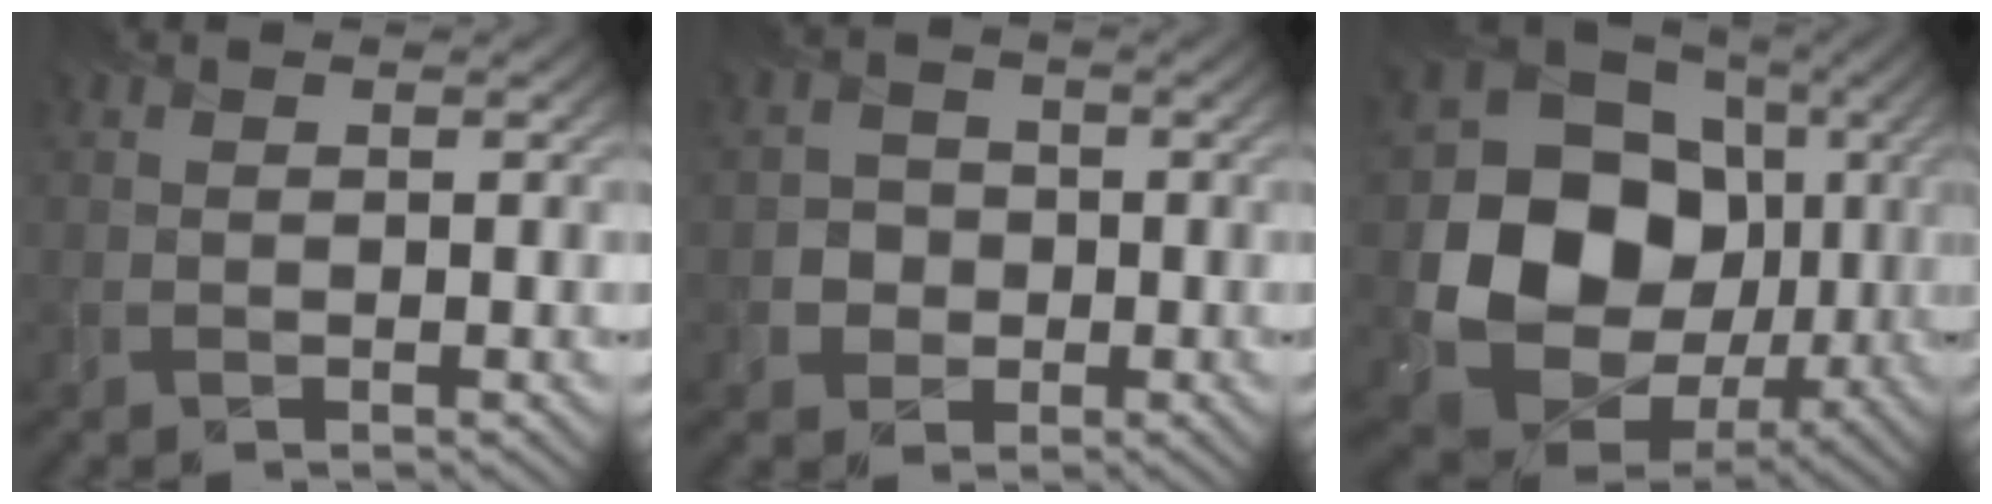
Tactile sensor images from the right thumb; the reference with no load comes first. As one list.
[{"total": 2.9, "force": [-0.8, 2.8, 0.0], "torque": [0.008, -0.003, -0.022]}, {"total": 16.6, "force": [-0.3, 14.1, 8.7], "torque": [-0.165, -0.040, 0.005]}]